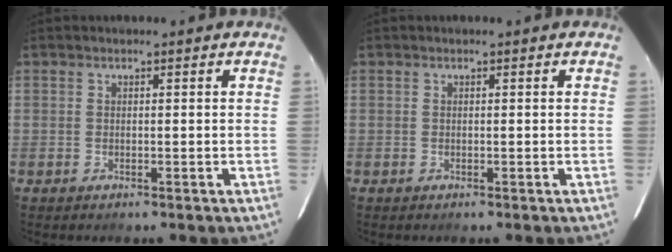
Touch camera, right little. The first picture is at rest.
{"total": 0.0}